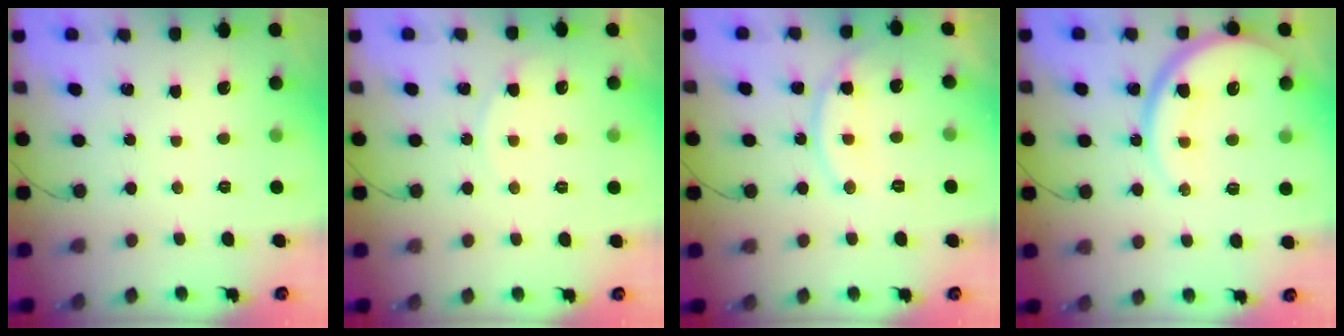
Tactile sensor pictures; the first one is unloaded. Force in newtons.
{"total": 3.7, "press": 3.7, "slide": 0.5}
{"total": 11.4, "press": 11.4, "slide": 0.2}
{"total": 14.0, "press": 13.9, "slide": 1.3}